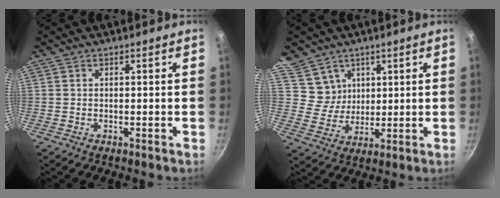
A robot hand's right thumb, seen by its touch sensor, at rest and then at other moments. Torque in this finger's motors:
{"motor_torque": [-1.04, 0.35, -0.50, 0.36, 0.02]}